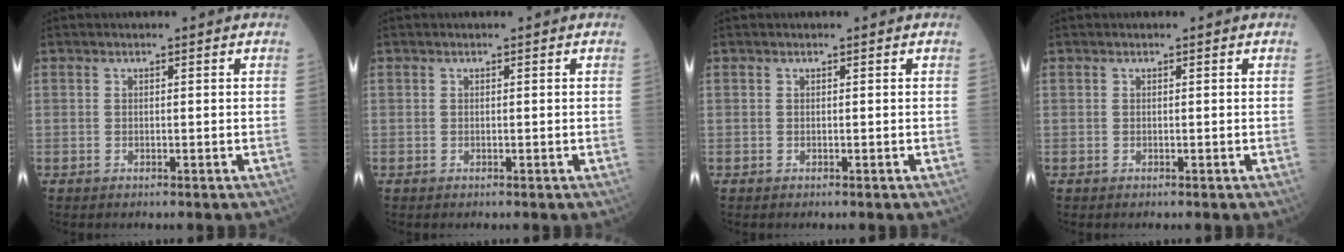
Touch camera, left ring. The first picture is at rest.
{"total": 0.0}
{"total": 0.0}
{"total": 0.0}